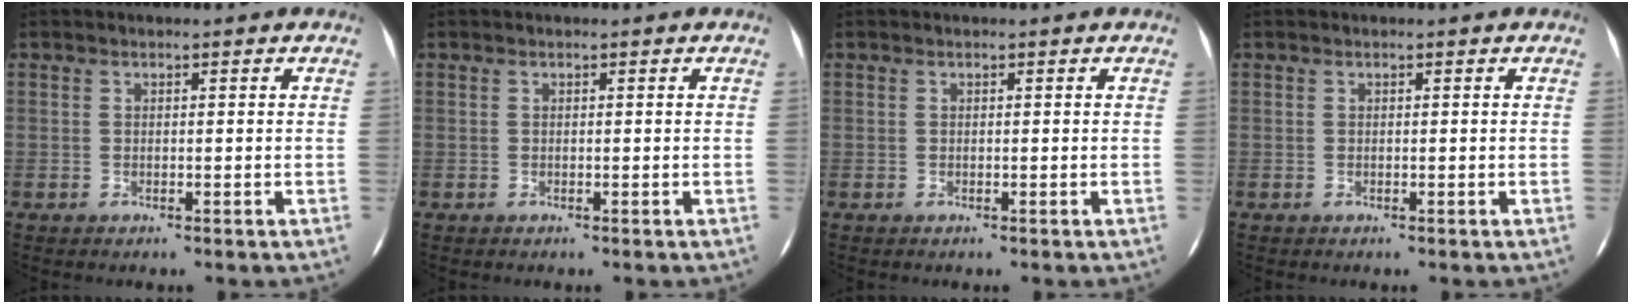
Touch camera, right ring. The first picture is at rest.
{"total": 0.0}
{"total": 0.0}
{"total": 0.0}